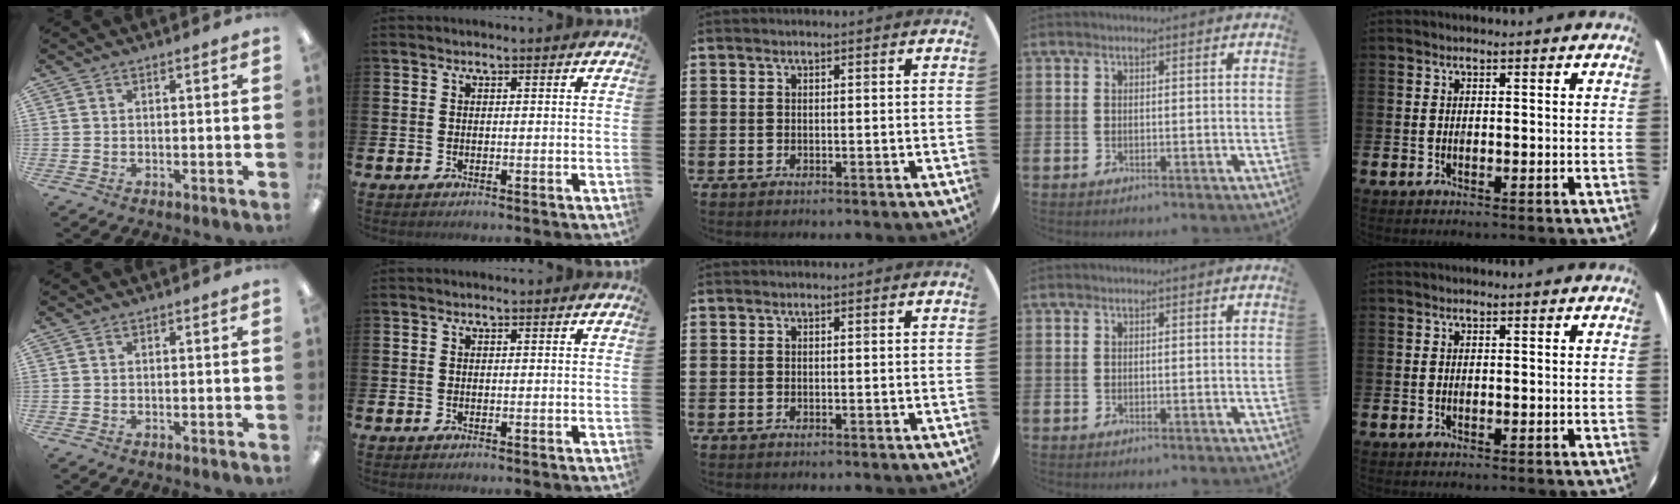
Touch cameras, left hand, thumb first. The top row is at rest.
{}